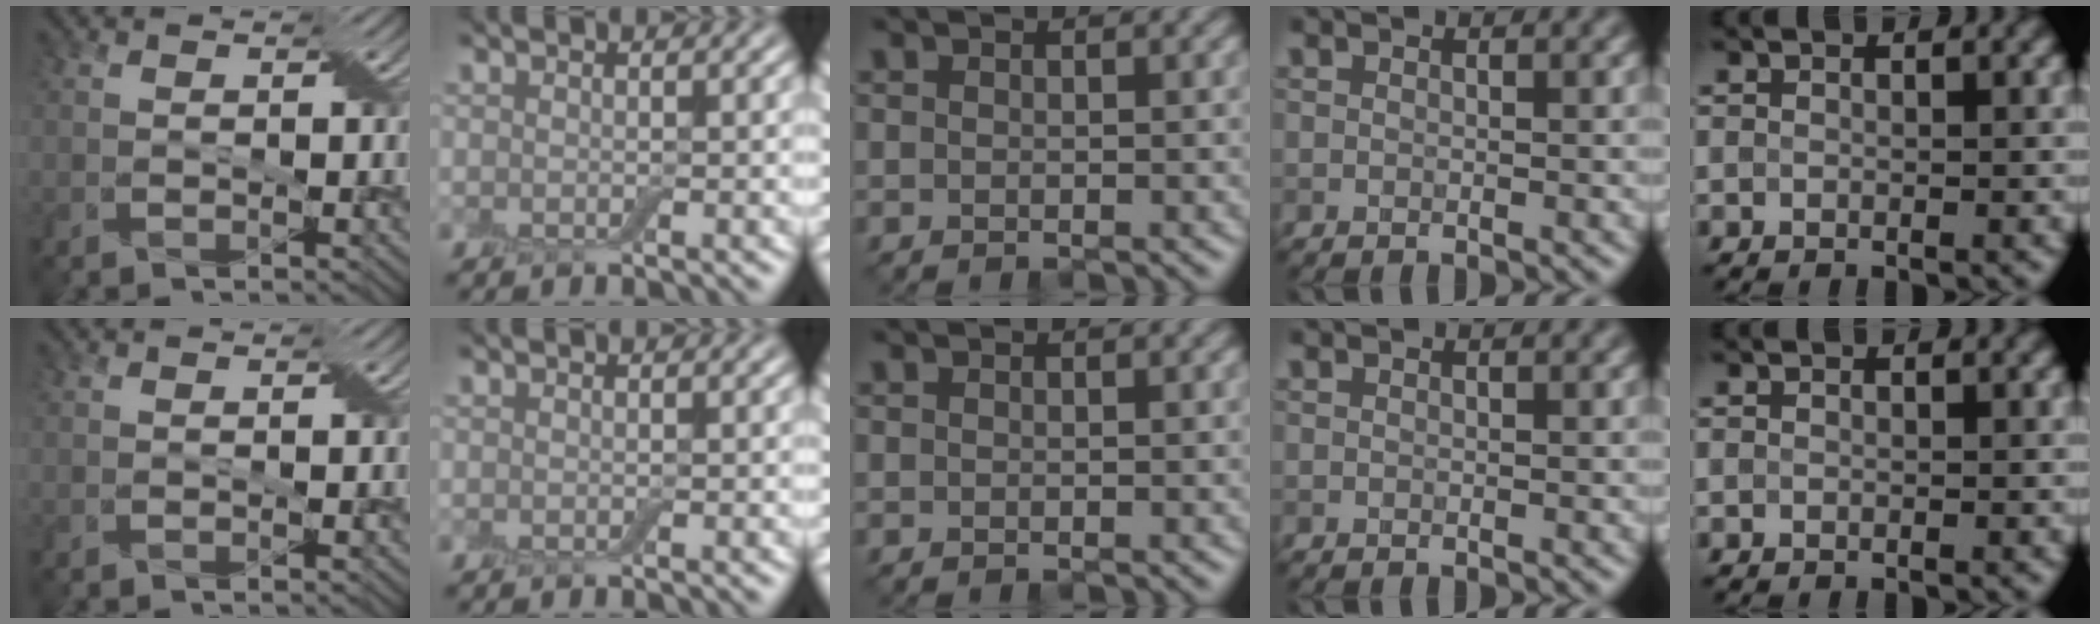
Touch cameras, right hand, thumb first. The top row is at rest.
{}